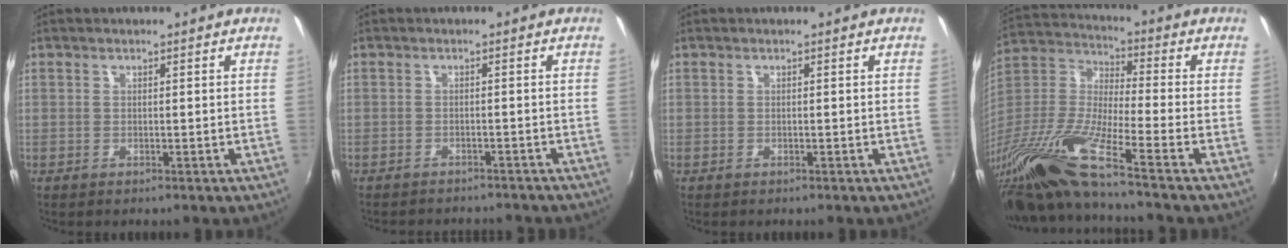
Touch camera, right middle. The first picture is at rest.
{"total": 6.8, "force": [-6.2, 1.9, 2.0], "torque": [-0.048, -0.013, -0.082]}
{"total": 0.0}
{"total": 19.2, "force": [-14.9, -0.6, 12.0], "torque": [-0.235, -0.042, -0.292]}